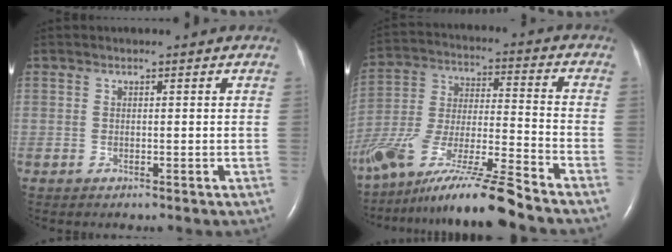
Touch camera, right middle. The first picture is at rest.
{"total": 18.1, "force": [-14.5, 0.0, 10.8], "torque": [-0.239, -0.030, -0.271]}